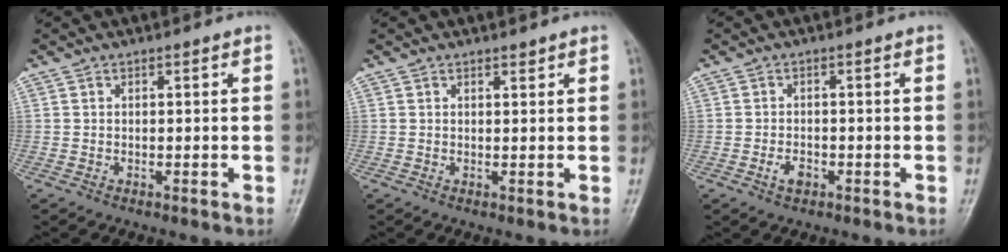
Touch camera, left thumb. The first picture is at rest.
{"total": 0.9, "force": [0.8, 0.3, 0.3], "torque": [-0.005, -0.007, 0.012]}
{"total": 2.3, "force": [-1.0, 1.4, 1.5], "torque": [-0.026, 0.006, -0.018]}